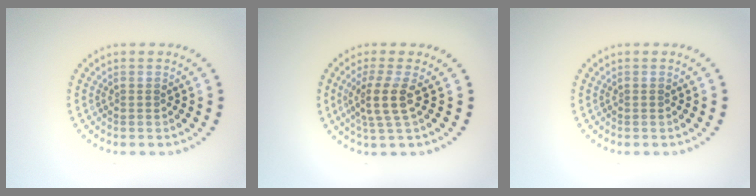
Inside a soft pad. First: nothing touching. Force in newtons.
{"total": 3.1, "press": 2.5, "slide": 1.9}
{"total": 0.0}